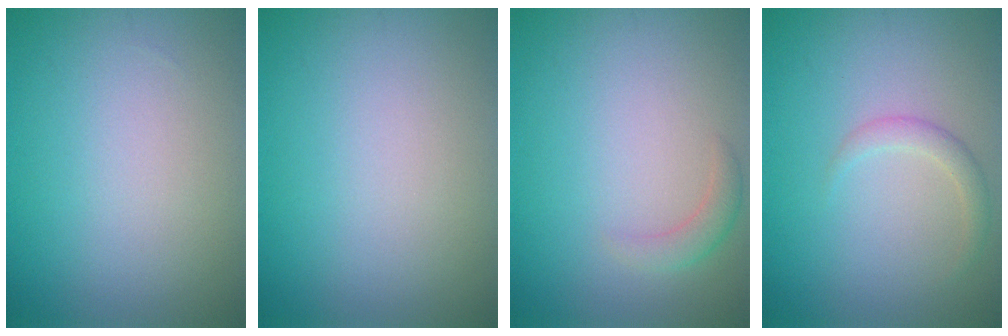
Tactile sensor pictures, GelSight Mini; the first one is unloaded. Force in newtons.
{"total": 0.0}
{"total": 1.5, "press": 1.5, "slide": 0.1}
{"total": 1.5, "press": 1.5, "slide": 0.0}